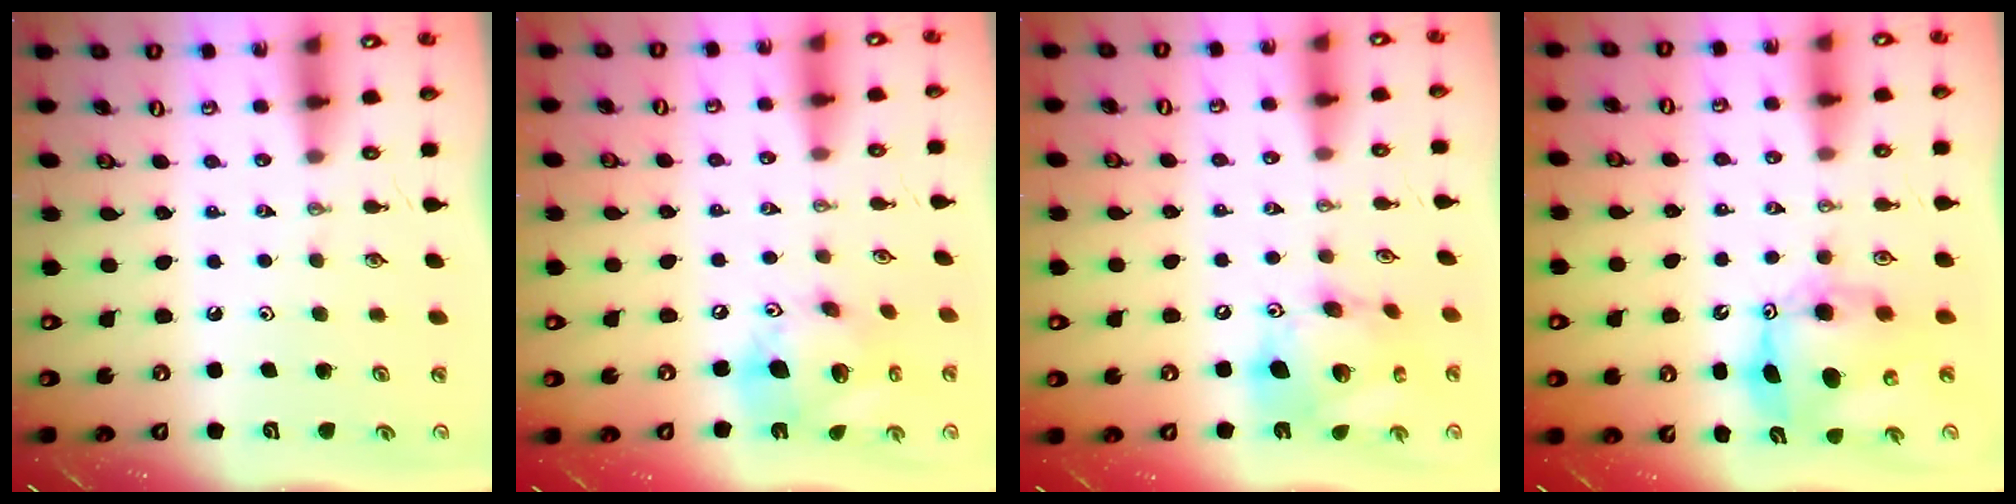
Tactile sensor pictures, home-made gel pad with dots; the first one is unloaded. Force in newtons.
{"total": 15.4, "press": 15.1, "slide": 3.1}
{"total": 16.8, "press": 16.7, "slide": 2.2}
{"total": 10.8, "press": 10.8, "slide": 0.9}